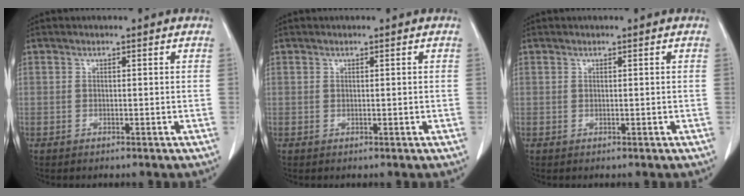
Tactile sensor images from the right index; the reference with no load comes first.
{"total": 0.0}
{"total": 0.0}